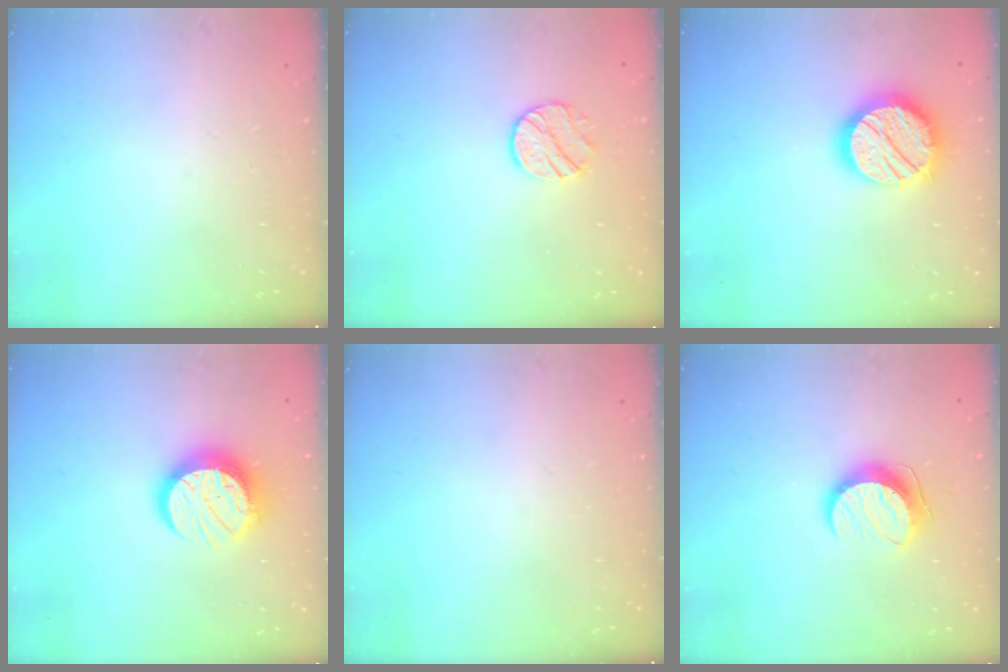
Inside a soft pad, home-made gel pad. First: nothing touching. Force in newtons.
{"total": 8.6, "press": 8.5, "slide": 0.1}
{"total": 17.9, "press": 17.9, "slide": 1.1}
{"total": 12.8, "press": 12.8, "slide": 1.1}
{"total": 0.0}
{"total": 9.7, "press": 9.7, "slide": 0.2}